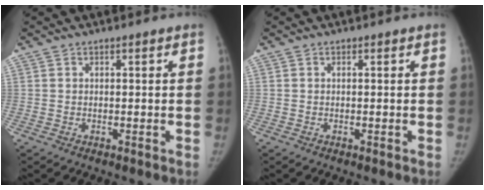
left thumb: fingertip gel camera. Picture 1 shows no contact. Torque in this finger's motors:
{"motor_torque": [0.23, -0.32, 0.47, 0.04, 0.06]}